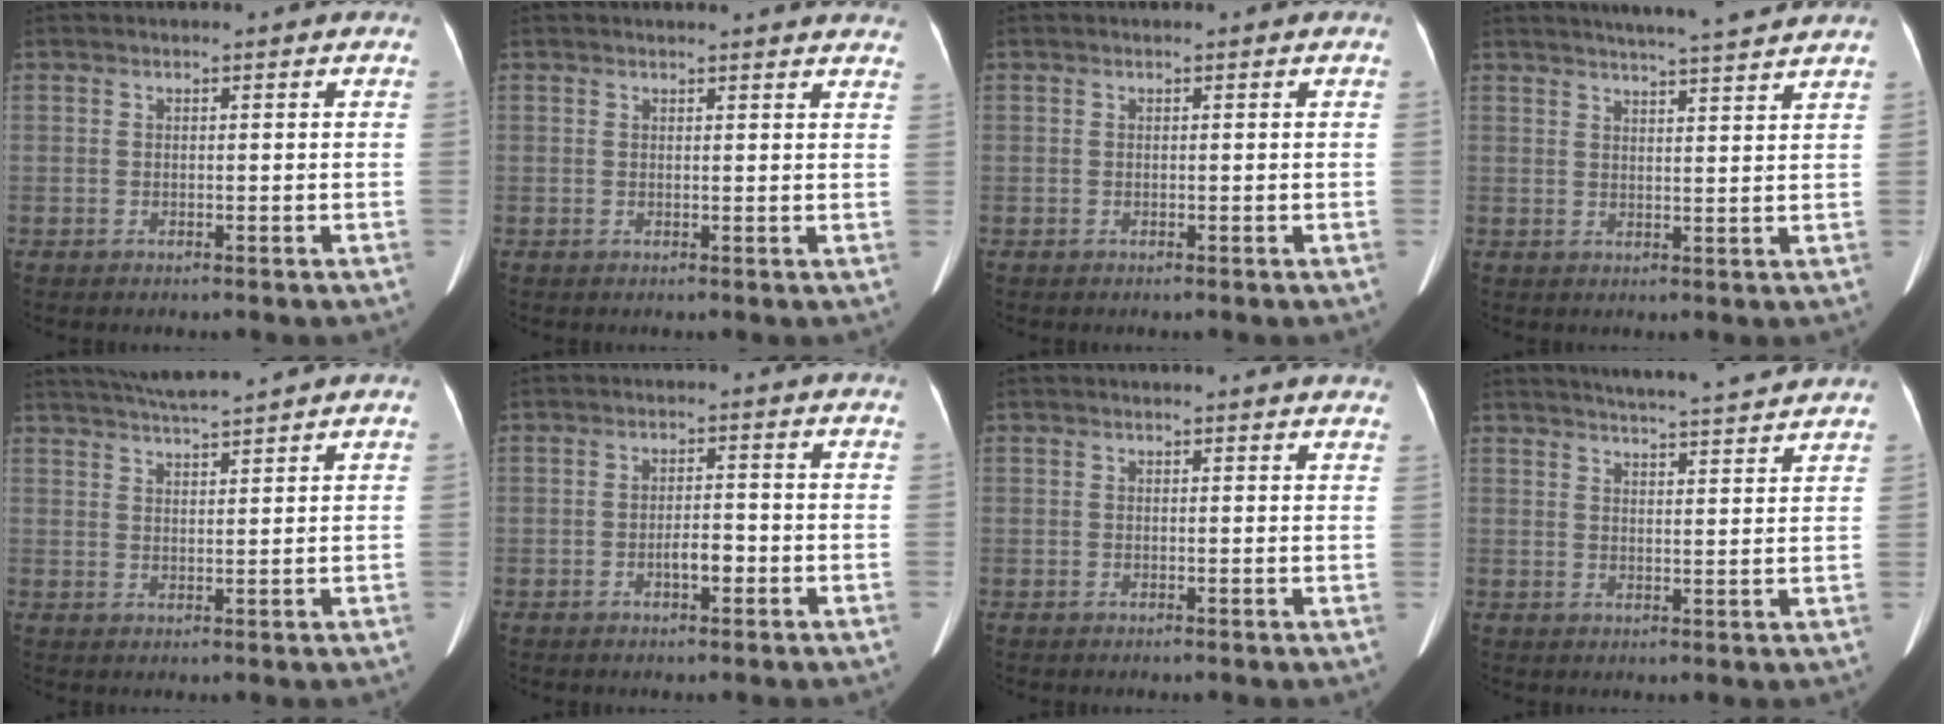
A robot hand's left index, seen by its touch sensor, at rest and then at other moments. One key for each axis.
{"total": 9.3, "fx": 8.9, "fy": 1.0, "fz": 2.2, "tx": -0.009, "ty": -0.013, "tz": 0.075}
{"total": 0.0}
{"total": 10.0, "fx": 9.1, "fy": -0.6, "fz": 4.3, "tx": -0.066, "ty": 0.011, "tz": 0.111}
{"total": 7.2, "fx": 6.6, "fy": -1.2, "fz": 2.6, "tx": -0.051, "ty": 0.014, "tz": 0.112}
{"total": 2.8, "fx": -1.2, "fy": 1.0, "fz": 2.4, "tx": -0.040, "ty": 0.004, "tz": -0.017}
{"total": 6.1, "fx": 5.9, "fy": 0.8, "fz": 1.4, "tx": -0.007, "ty": -0.004, "tz": 0.041}
{"total": 11.9, "fx": 11.2, "fy": -0.1, "fz": 4.3, "tx": -0.067, "ty": 0.011, "tz": 0.140}